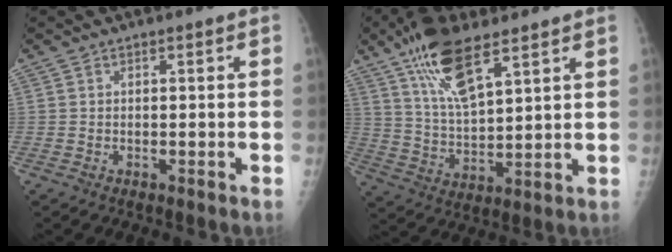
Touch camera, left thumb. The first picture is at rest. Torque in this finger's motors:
{"motor_torque": [1.03, -0.10, 1.46, -0.68, 0.15]}